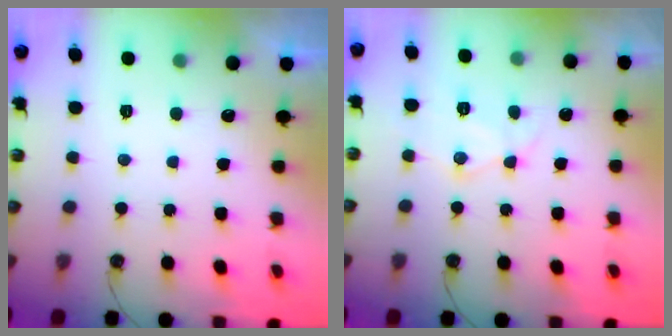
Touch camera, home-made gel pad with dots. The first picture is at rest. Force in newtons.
{"total": 10.2, "press": 10.2, "slide": 0.5}